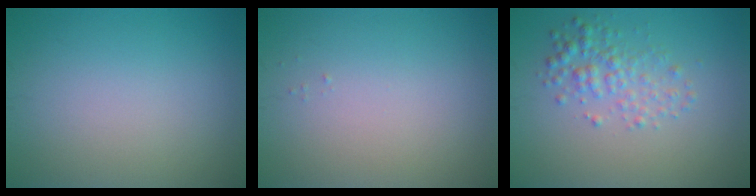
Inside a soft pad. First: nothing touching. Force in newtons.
{"total": 0.0}
{"total": 2.6, "press": 2.6, "slide": 0.0}